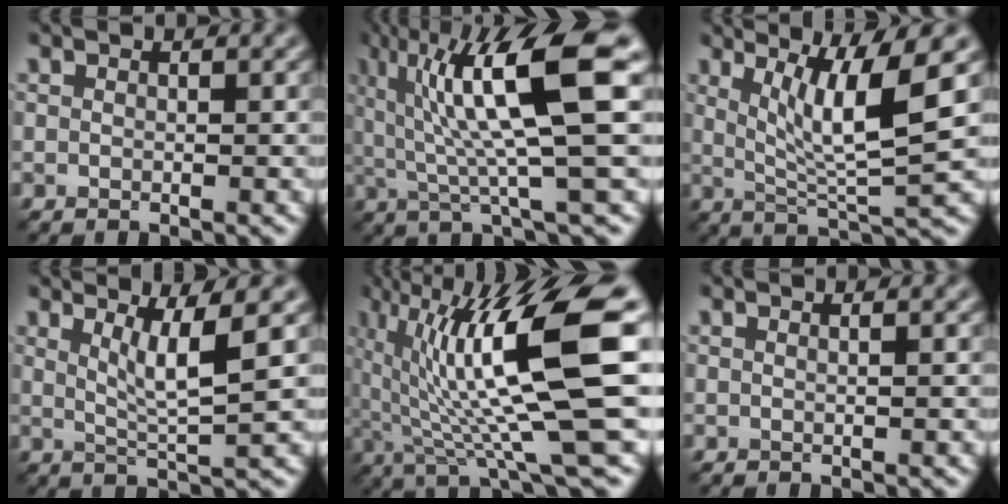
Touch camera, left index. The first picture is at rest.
{"total": 11.2, "force": [3.0, 2.0, 10.6], "torque": [-0.165, 0.003, 0.057]}
{"total": 6.8, "force": [2.3, 1.1, 6.3], "torque": [-0.108, -0.006, 0.043]}
{"total": 4.3, "force": [1.5, 0.6, 4.0], "torque": [-0.067, -0.006, 0.030]}
{"total": 14.2, "force": [2.6, 2.7, 13.7], "torque": [-0.220, 0.002, 0.050]}
{"total": 0.8, "force": [0.3, 0.4, 0.7], "torque": [-0.006, -0.002, -0.005]}